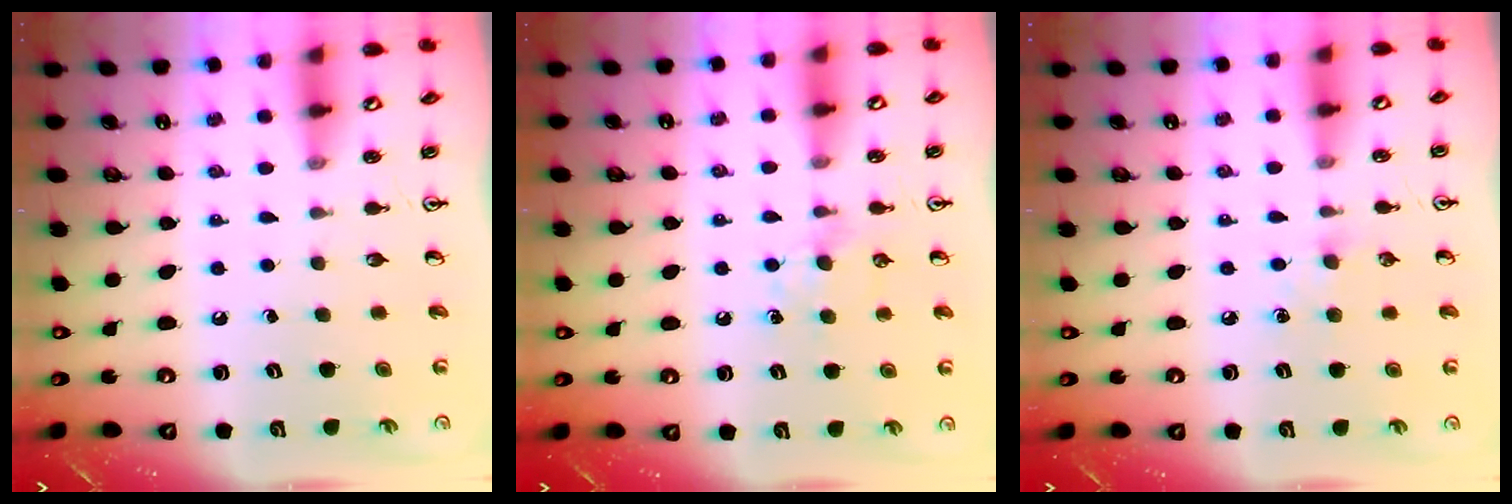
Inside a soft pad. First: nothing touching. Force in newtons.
{"total": 5.3, "press": 5.3, "slide": 0.8}
{"total": 6.2, "press": 6.1, "slide": 0.7}